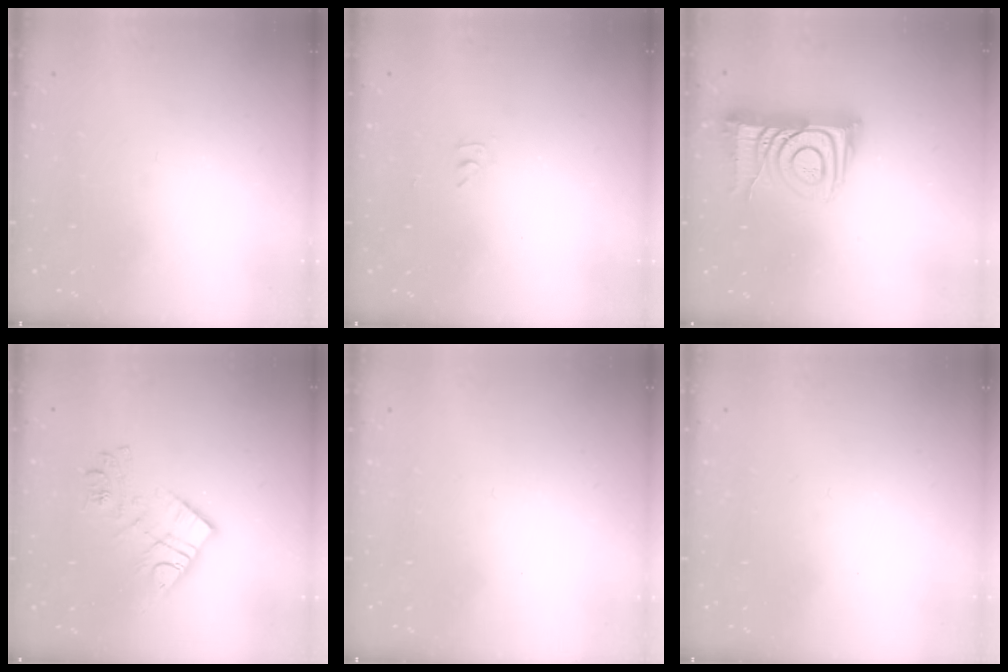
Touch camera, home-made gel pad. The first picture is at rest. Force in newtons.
{"total": 2.8, "press": 2.8, "slide": 0.4}
{"total": 12.9, "press": 12.8, "slide": 1.1}
{"total": 11.7, "press": 11.7, "slide": 0.9}
{"total": 1.7, "press": 1.7, "slide": 0.1}
{"total": 1.7, "press": 1.6, "slide": 0.1}